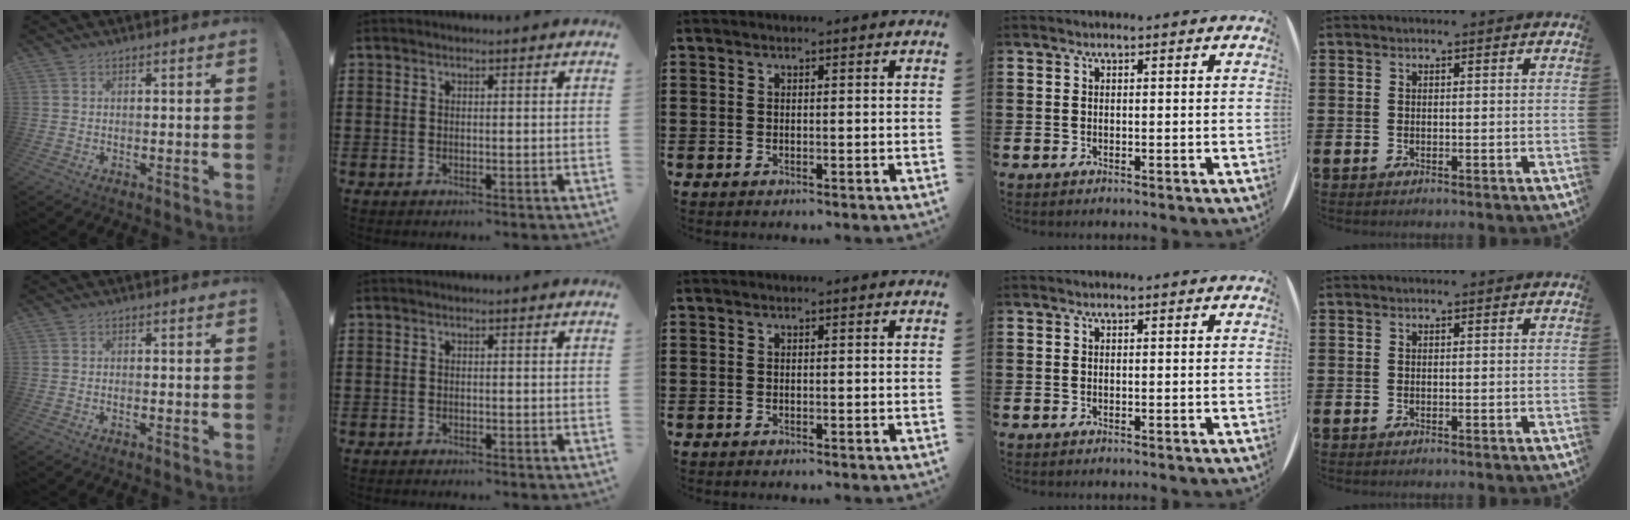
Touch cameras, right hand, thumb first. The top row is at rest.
{"thumb": {"total": 0.6, "force": [-0.4, -0.2, 0.3], "torque": [-0.005, 0.000, -0.008]}, "index": {"total": 0.6, "force": [-0.6, 0.0, 0.0], "torque": [-0.002, -0.002, -0.012]}}